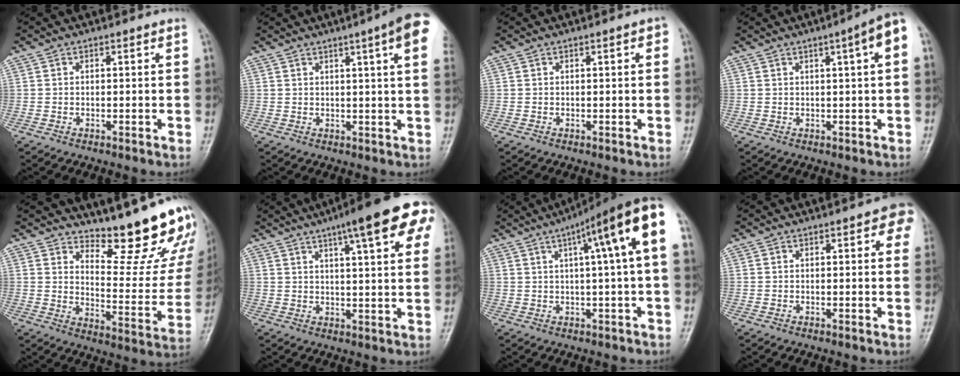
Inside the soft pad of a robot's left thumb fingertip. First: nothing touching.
{"total": 11.3, "force": [5.5, 0.9, 9.8], "torque": [-0.119, -0.005, 0.055]}
{"total": 1.1, "force": [0.3, 0.3, 1.0], "torque": [-0.014, 0.002, 0.002]}
{"total": 5.8, "force": [1.7, 0.5, 5.5], "torque": [-0.077, 0.013, 0.020]}
{"total": 18.4, "force": [16.0, 4.3, 8.0], "torque": [-0.065, -0.160, 0.206]}
{"total": 17.3, "force": [9.3, 3.7, 14.1], "torque": [-0.177, -0.001, 0.114]}
{"total": 13.9, "force": [4.2, 1.4, 13.2], "torque": [-0.192, 0.027, 0.055]}
{"total": 4.2, "force": [1.5, 1.9, 3.4], "torque": [-0.018, 0.001, 0.008]}